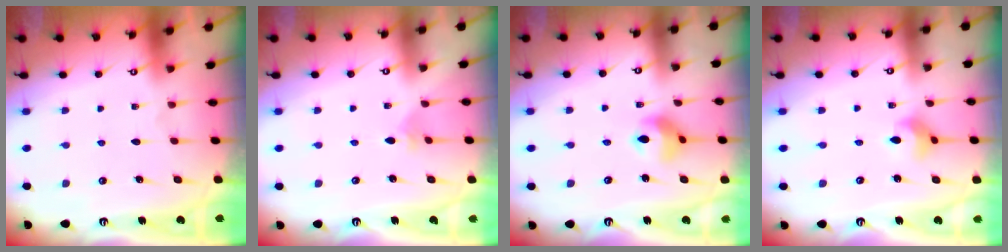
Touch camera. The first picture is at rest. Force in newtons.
{"total": 2.4, "press": 2.4, "slide": 0.5}
{"total": 8.5, "press": 8.4, "slide": 0.8}
{"total": 4.6, "press": 4.5, "slide": 0.7}